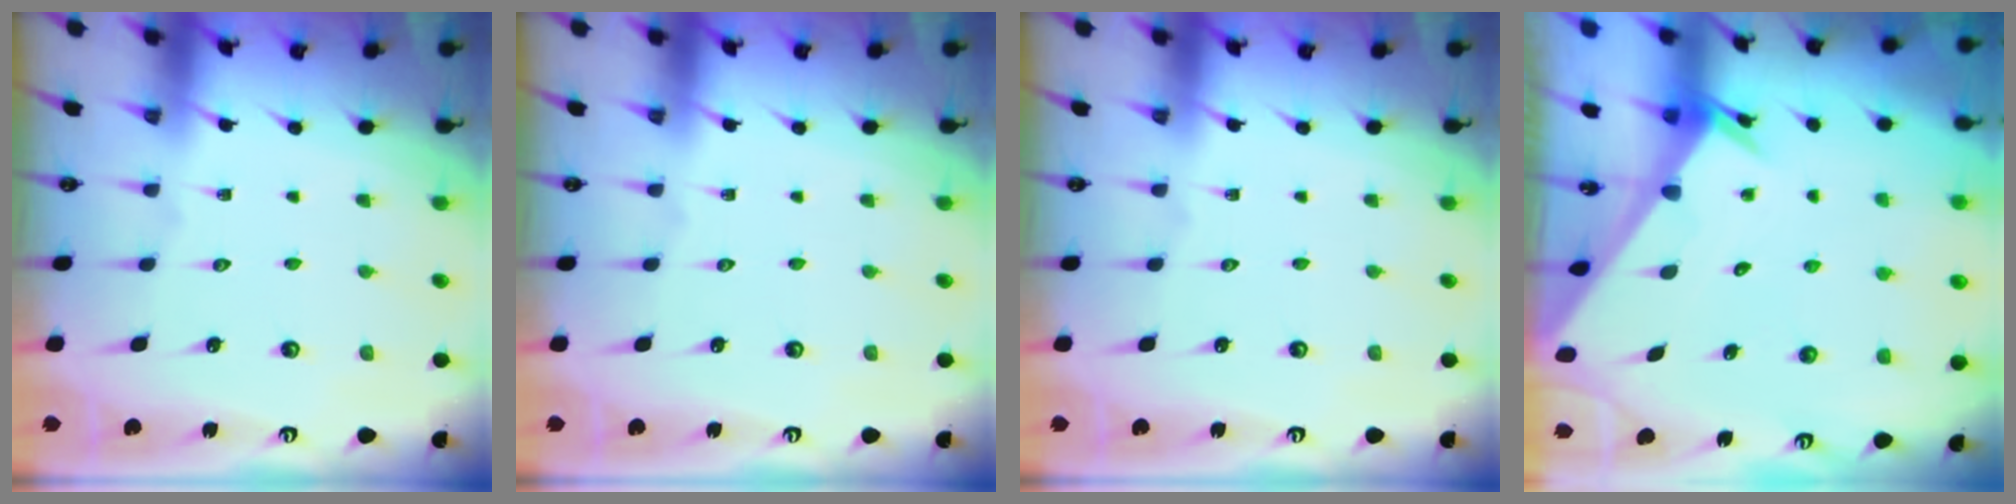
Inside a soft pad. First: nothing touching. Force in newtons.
{"total": 0.0}
{"total": 0.0}
{"total": 3.6, "press": 3.5, "slide": 0.4}